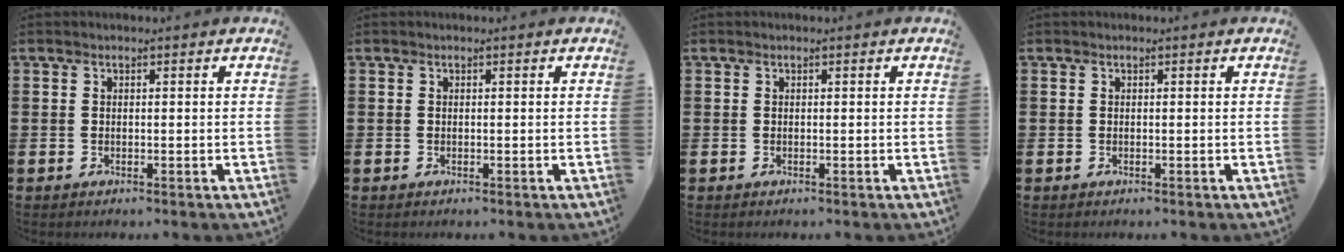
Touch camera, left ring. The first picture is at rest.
{"total": 0.0}
{"total": 0.0}
{"total": 0.0}